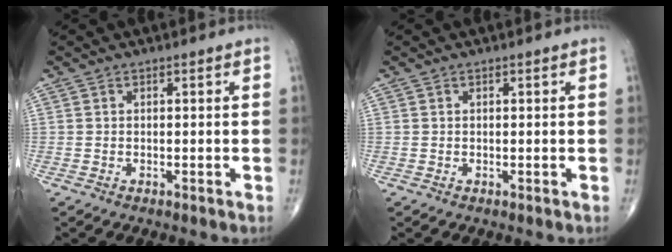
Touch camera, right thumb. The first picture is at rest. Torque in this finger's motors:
{"motor_torque": [-0.25, 0.15, -0.17, -0.10, 0.01]}